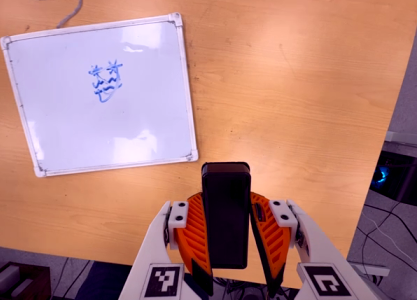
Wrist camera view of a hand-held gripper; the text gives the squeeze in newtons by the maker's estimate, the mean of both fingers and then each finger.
{"total": 9.4, "left": 7.3, "right": 11.6}